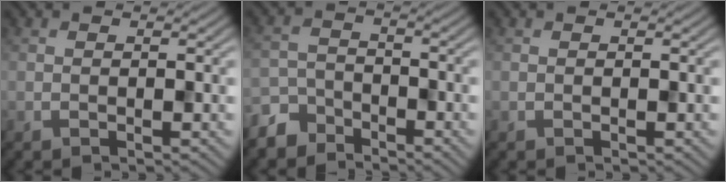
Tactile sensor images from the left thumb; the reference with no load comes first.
{"total": 4.8, "force": [-4.1, 2.3, 0.9], "torque": [-0.020, -0.002, -0.095]}
{"total": 0.0}